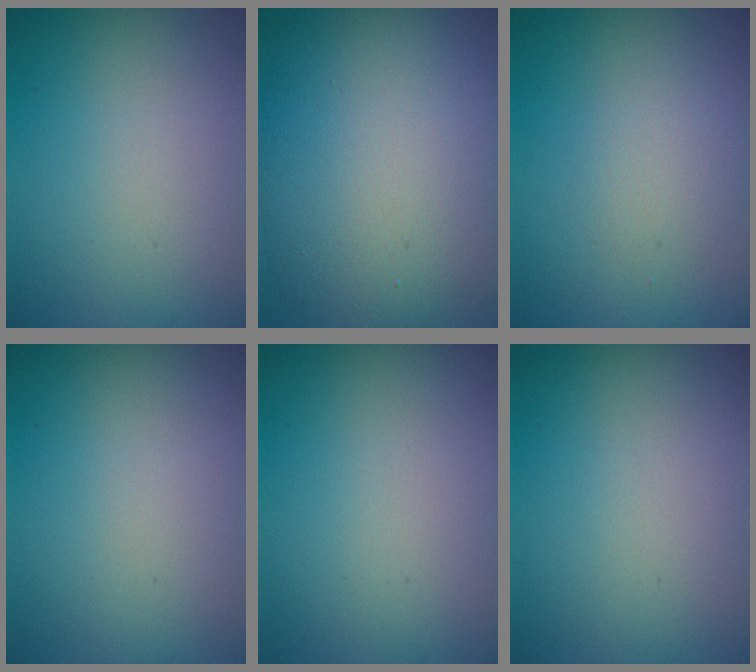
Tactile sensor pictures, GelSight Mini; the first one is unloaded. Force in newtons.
{"total": 13.4, "press": 13.4, "slide": 1.2}
{"total": 1.7, "press": 1.7, "slide": 0.2}
{"total": 0.0}
{"total": 0.0}
{"total": 0.0}